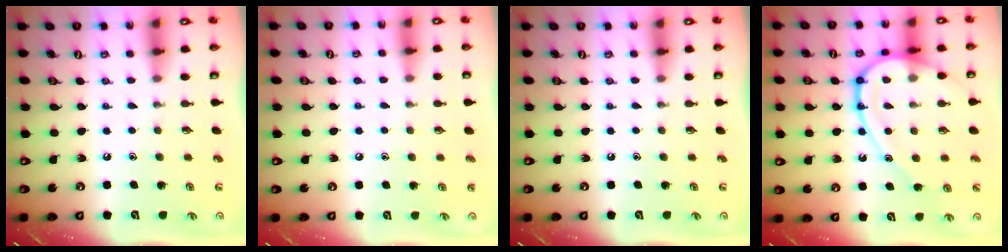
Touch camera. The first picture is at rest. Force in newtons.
{"total": 2.3, "press": 2.3, "slide": 0.2}
{"total": 0.0}
{"total": 14.9, "press": 14.8, "slide": 1.2}